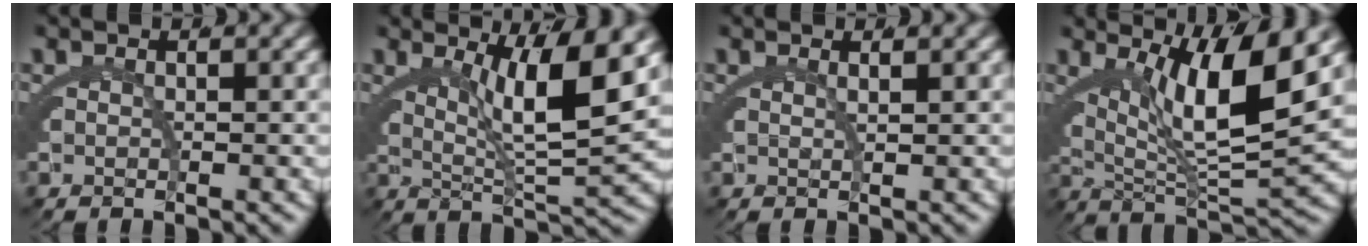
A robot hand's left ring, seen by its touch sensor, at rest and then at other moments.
{"total": 7.9, "force": [3.0, 1.5, 7.1], "torque": [-0.112, 0.001, 0.051]}
{"total": 1.2, "force": [0.9, -0.6, 0.5], "torque": [-0.012, -0.003, 0.020]}
{"total": 9.7, "force": [2.9, 3.3, 8.6], "torque": [-0.144, -0.002, 0.053]}